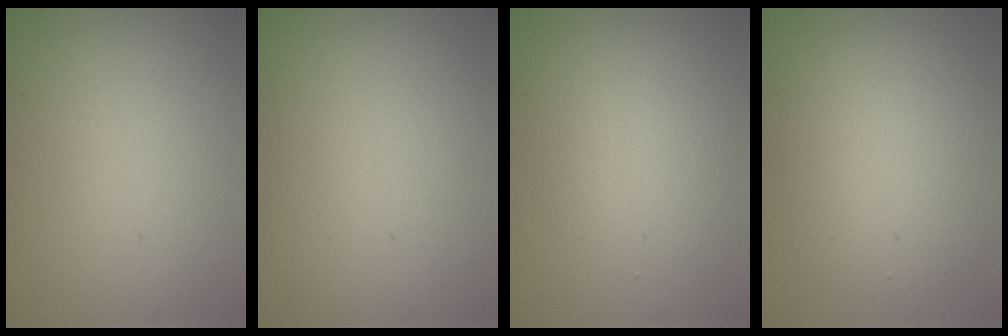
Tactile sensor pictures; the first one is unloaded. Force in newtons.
{"total": 0.0}
{"total": 2.8, "press": 2.8, "slide": 0.1}
{"total": 5.2, "press": 5.2, "slide": 0.1}